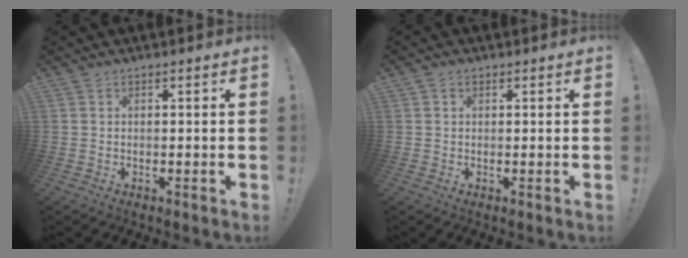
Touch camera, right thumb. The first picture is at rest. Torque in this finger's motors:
{"motor_torque": [0.03, -0.37, -0.17, 0.19, 0.11]}